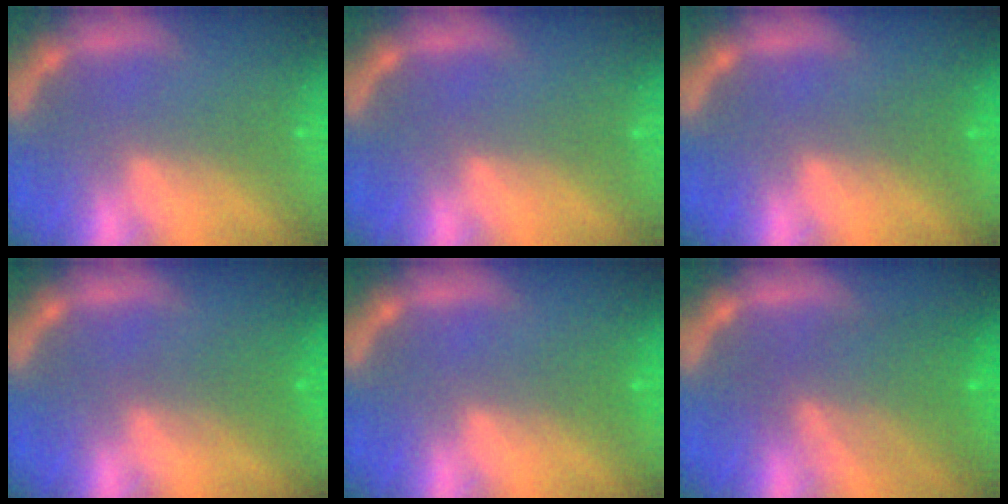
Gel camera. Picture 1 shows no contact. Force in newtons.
{"total": 0.0}
{"total": 1.5}
{"total": 2.5}
{"total": 1.5}
{"total": 6.6}